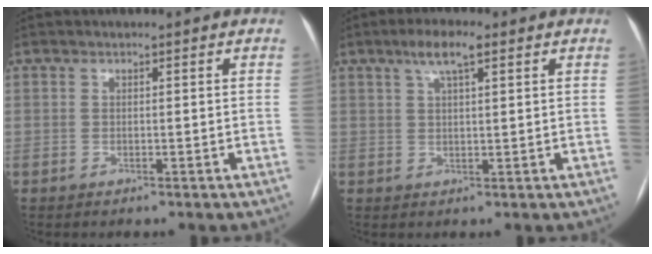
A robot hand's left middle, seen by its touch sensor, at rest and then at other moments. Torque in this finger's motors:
{"motor_torque": [0.53, -0.48, 0.03, 0.09]}